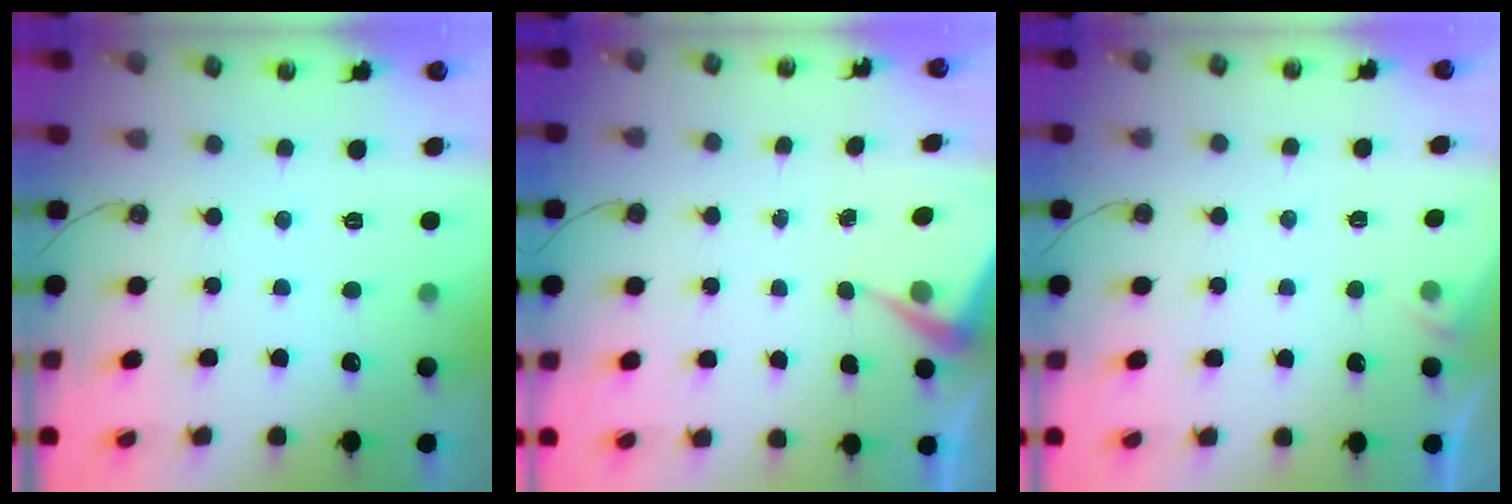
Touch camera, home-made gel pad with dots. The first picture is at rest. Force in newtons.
{"total": 6.0, "press": 5.9, "slide": 0.8}
{"total": 2.2, "press": 2.1, "slide": 0.4}